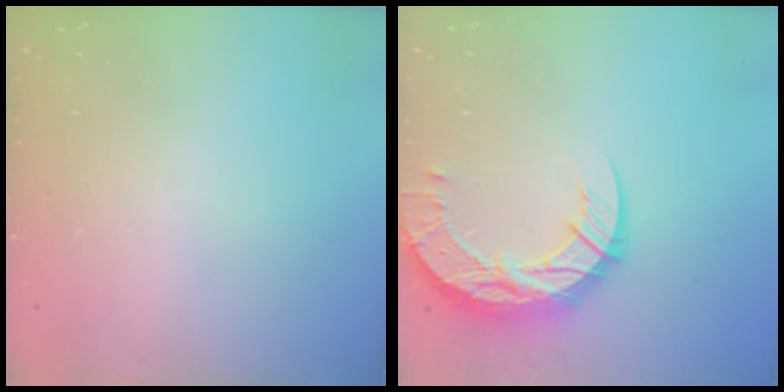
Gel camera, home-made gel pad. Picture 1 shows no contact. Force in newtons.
{"total": 14.5, "press": 14.5, "slide": 1.3}